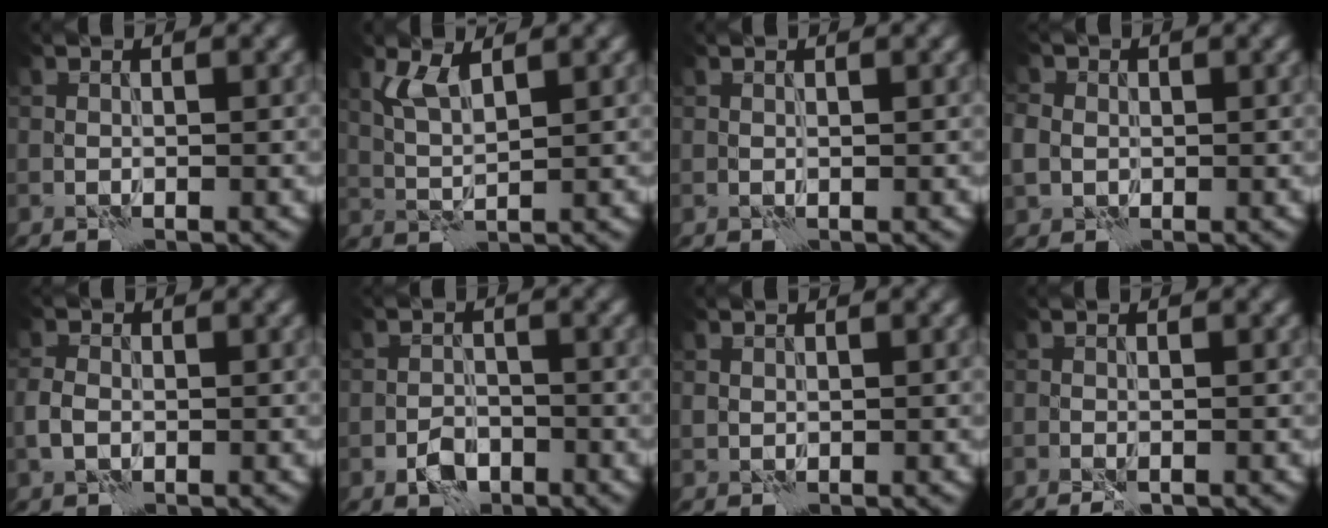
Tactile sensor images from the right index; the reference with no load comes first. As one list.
[{"total": 2.9, "force": [1.7, 0.8, 2.2], "torque": [-0.056, 0.001, 0.033]}, {"total": 0.0}, {"total": 3.2, "force": [-0.1, 2.9, 1.4], "torque": [-0.032, 0.011, -0.009]}, {"total": 1.9, "force": [-0.6, 1.3, 1.2], "torque": [-0.026, 0.002, -0.018]}, {"total": 2.6, "force": [-1.6, 1.6, 1.3], "torque": [-0.020, 0.005, -0.032]}, {"total": 0.6, "force": [0.4, 0.4, 0.0], "torque": [-0.001, 0.000, 0.009]}, {"total": 0.8, "force": [-0.6, 0.0, 0.6], "torque": [-0.010, -0.001, -0.010]}]